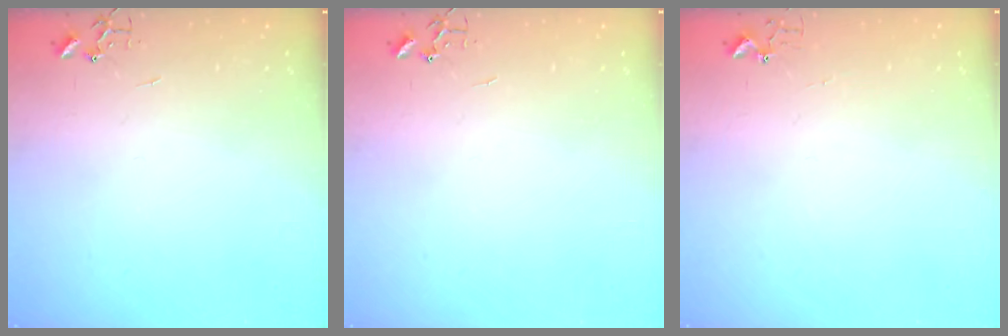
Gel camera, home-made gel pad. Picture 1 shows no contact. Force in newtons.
{"total": 0.0}
{"total": 2.7, "press": 2.7, "slide": 0.3}